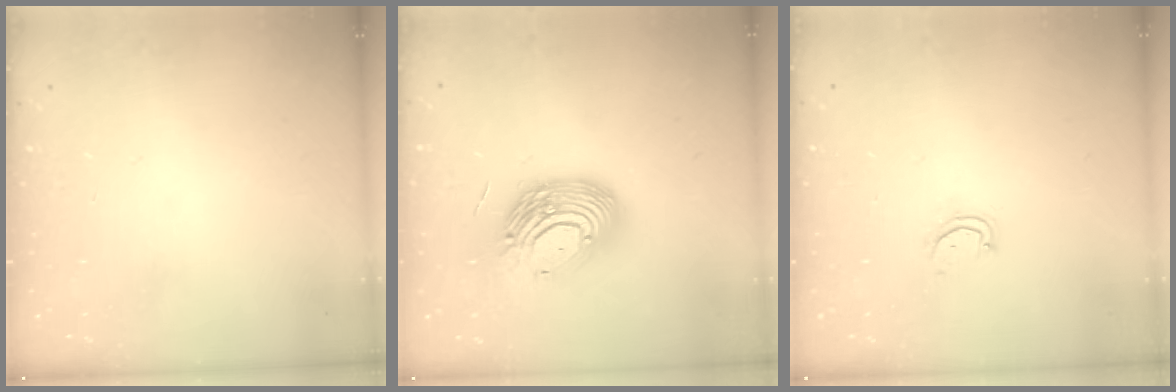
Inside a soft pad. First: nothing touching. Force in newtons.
{"total": 17.8, "press": 17.7, "slide": 1.4}
{"total": 2.9, "press": 2.9, "slide": 0.3}